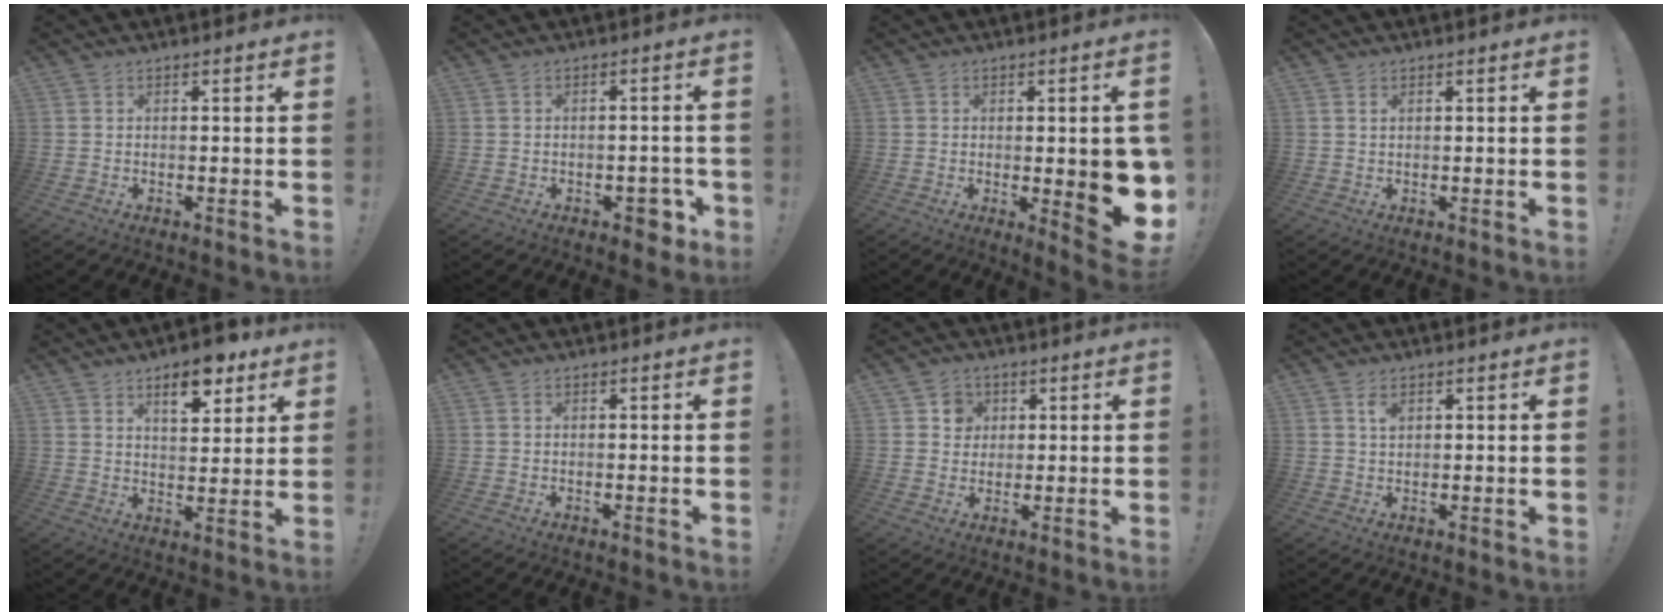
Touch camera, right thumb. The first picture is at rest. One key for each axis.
{"total": 5.6, "fx": -2.6, "fy": 3.4, "fz": 3.6, "tx": -0.032, "ty": 0.017, "tz": -0.040}
{"total": 11.4, "fx": -1.0, "fy": 3.1, "fz": 10.9, "tx": -0.122, "ty": -0.012, "tz": -0.005}
{"total": 0.9, "fx": 0.6, "fy": 0.4, "fz": 0.4, "tx": 0.000, "ty": -0.003, "tz": 0.011}
{"total": 9.9, "fx": 6.2, "fy": 4.4, "fz": 6.4, "tx": -0.075, "ty": -0.033, "tz": 0.104}
{"total": 0.0}
{"total": 5.4, "fx": 1.7, "fy": 5.0, "fz": 1.2, "tx": -0.007, "ty": -0.008, "tz": 0.031}
{"total": 2.7, "fx": 1.5, "fy": 1.3, "fz": 1.8, "tx": -0.027, "ty": -0.004, "tz": 0.024}